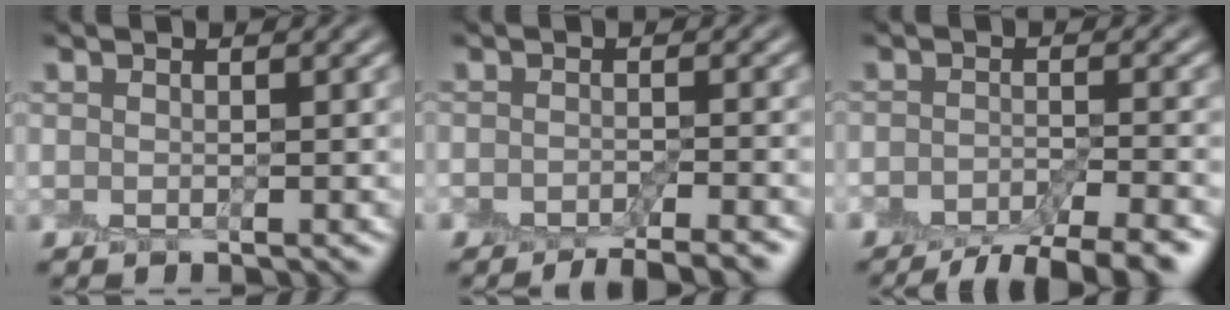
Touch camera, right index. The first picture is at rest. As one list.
[{"total": 5.2, "force": [-4.4, 1.2, 2.4], "torque": [-0.030, -0.005, -0.054]}, {"total": 7.2, "force": [-5.8, 1.8, 3.8], "torque": [-0.050, -0.010, -0.089]}]